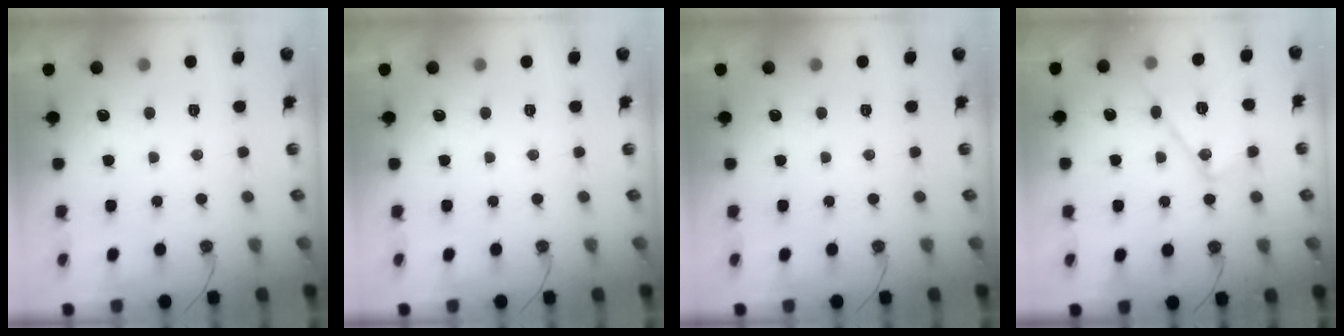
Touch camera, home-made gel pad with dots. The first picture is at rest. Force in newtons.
{"total": 0.0}
{"total": 0.0}
{"total": 13.5, "press": 13.4, "slide": 1.2}